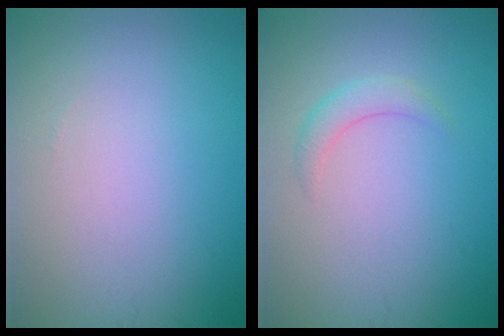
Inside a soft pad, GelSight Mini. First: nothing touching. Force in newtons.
{"total": 1.7, "press": 1.7, "slide": 0.1}